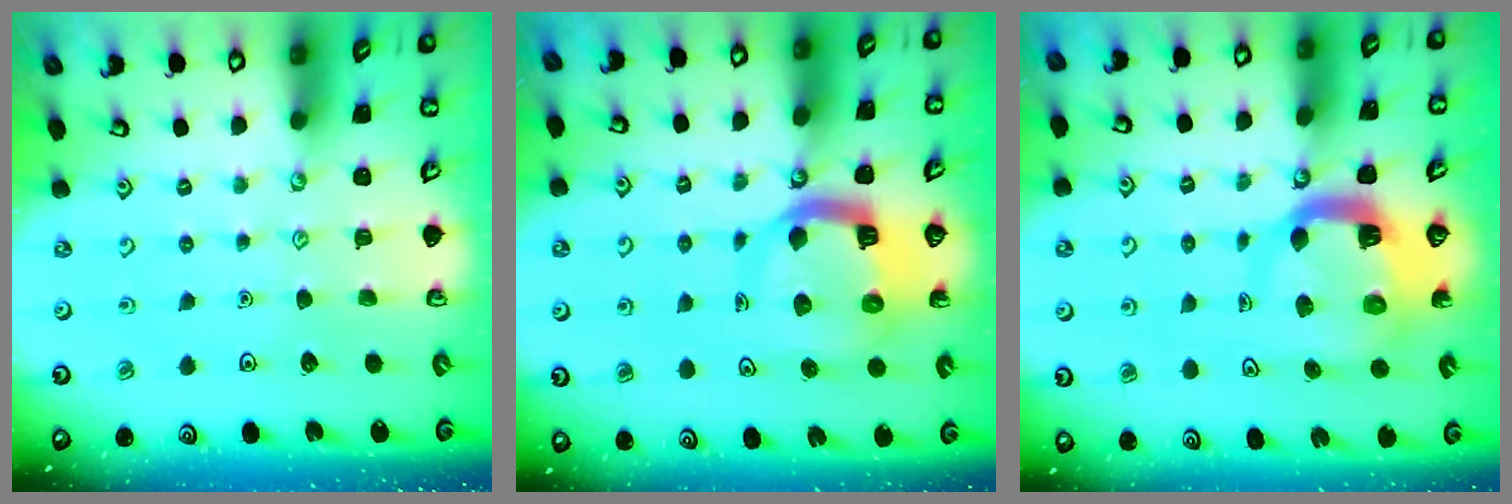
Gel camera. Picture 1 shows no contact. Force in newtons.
{"total": 10.4, "press": 10.3, "slide": 1.2}
{"total": 8.0, "press": 7.9, "slide": 1.0}